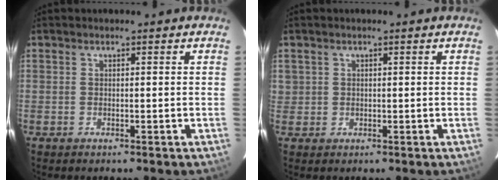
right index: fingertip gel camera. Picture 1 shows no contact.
{"total": 1.4, "force": [0.4, 1.3, 0.2], "torque": [0.008, 0.006, 0.005]}